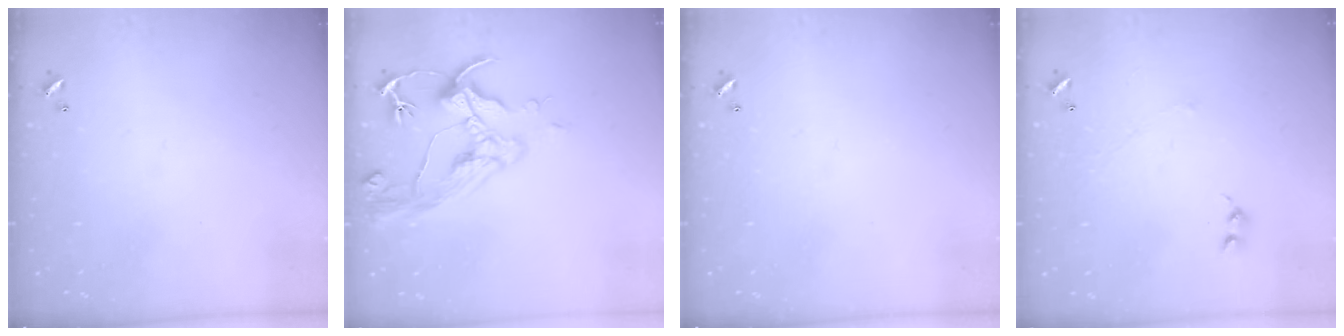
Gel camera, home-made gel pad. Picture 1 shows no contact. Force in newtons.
{"total": 9.6, "press": 9.5, "slide": 1.5}
{"total": 0.0}
{"total": 1.1, "press": 0.9, "slide": 0.6}